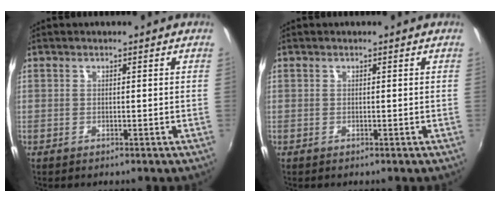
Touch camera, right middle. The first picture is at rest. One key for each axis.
{"total": 0.0}